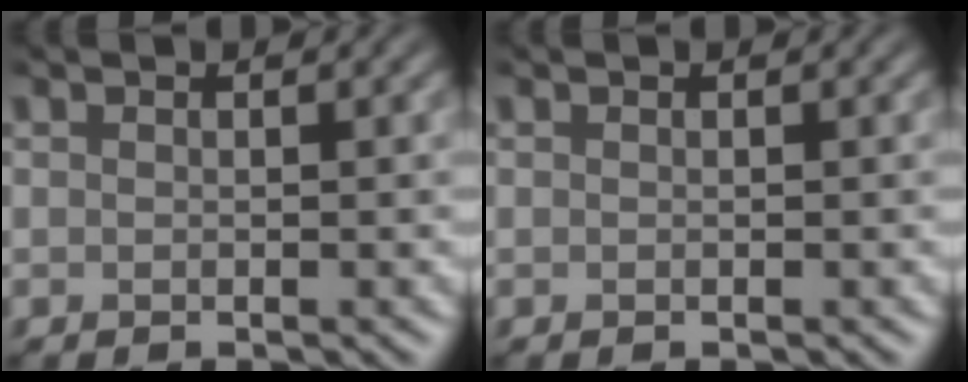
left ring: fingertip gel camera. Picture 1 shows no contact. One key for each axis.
{"total": 0.0}